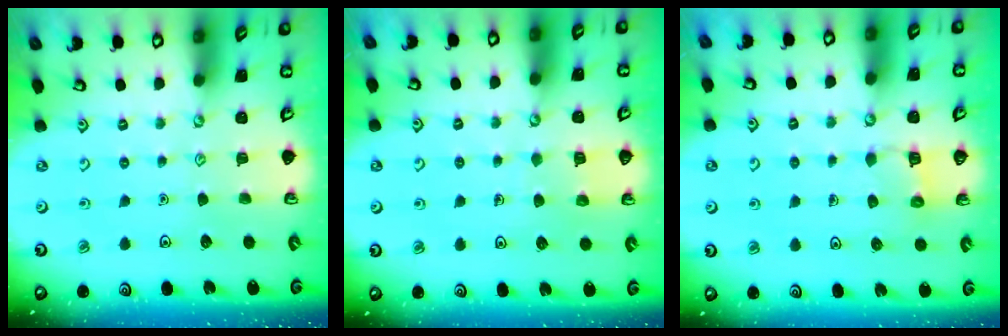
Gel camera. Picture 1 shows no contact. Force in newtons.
{"total": 4.4, "press": 4.4, "slide": 0.3}
{"total": 5.3, "press": 5.2, "slide": 0.4}